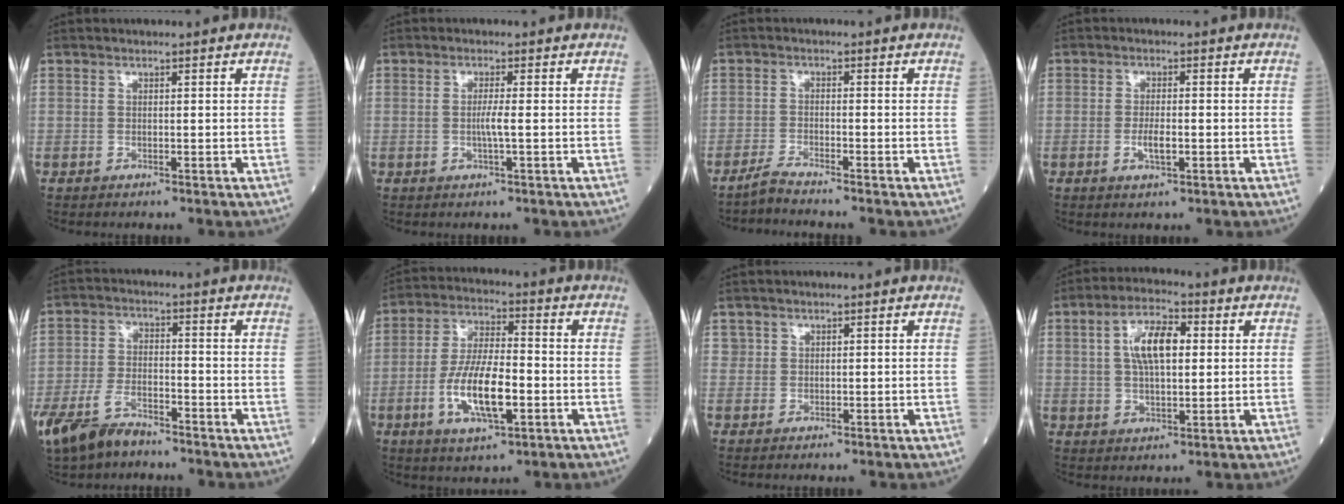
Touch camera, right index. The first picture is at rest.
{"total": 2.1, "force": [-0.3, -0.3, 2.1], "torque": [-0.040, -0.002, -0.006]}
{"total": 2.5, "force": [-2.4, -0.8, 0.6], "torque": [-0.022, -0.012, -0.049]}
{"total": 3.1, "force": [-0.9, 0.8, 2.8], "torque": [-0.058, -0.001, -0.014]}
{"total": 9.5, "force": [-7.2, 3.7, 5.1], "torque": [-0.106, -0.020, -0.135]}
{"total": 11.3, "force": [-3.1, 3.4, 10.4], "torque": [-0.207, -0.002, -0.057]}
{"total": 0.7, "force": [0.3, 0.6, 0.0], "torque": [0.007, 0.005, 0.007]}
{"total": 8.4, "force": [1.8, 3.3, 7.5], "torque": [-0.143, 0.017, 0.031]}